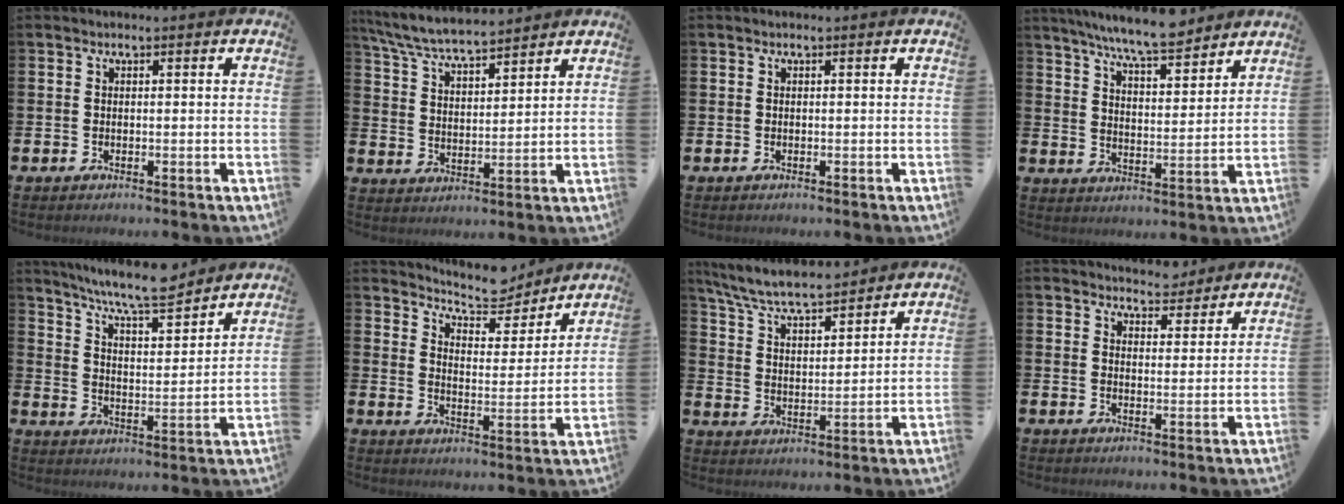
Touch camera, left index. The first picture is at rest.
{"total": 6.7, "force": [6.4, 0.6, 1.9], "torque": [-0.065, -0.032, 0.115]}
{"total": 0.0}
{"total": 8.0, "force": [7.5, 0.4, 2.7], "torque": [-0.073, -0.036, 0.135]}
{"total": 8.5, "force": [8.0, 0.3, 2.9], "torque": [-0.079, -0.050, 0.142]}
{"total": 7.2, "force": [6.8, 1.9, 1.3], "torque": [-0.044, -0.047, 0.119]}
{"total": 7.3, "force": [6.8, 0.8, 2.4], "torque": [-0.077, -0.038, 0.120]}
{"total": 4.7, "force": [4.5, 1.0, -0.3], "torque": [0.000, -0.028, 0.083]}